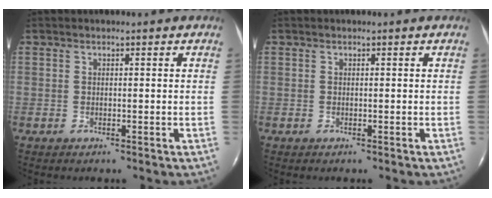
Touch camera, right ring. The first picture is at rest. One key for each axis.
{"total": 0.0}